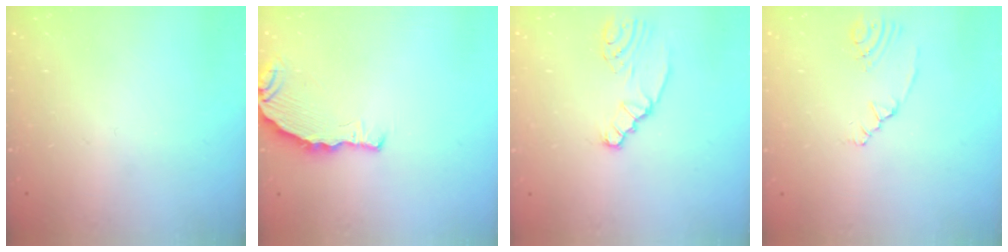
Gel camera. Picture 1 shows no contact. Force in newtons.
{"total": 7.4, "press": 5.6, "slide": 4.9}
{"total": 2.3, "press": 2.2, "slide": 0.3}
{"total": 2.4, "press": 2.1, "slide": 1.2}